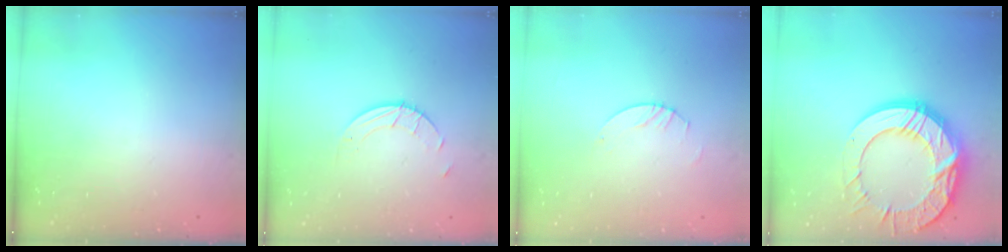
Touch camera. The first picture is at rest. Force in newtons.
{"total": 2.5, "press": 2.5, "slide": 0.2}
{"total": 2.0, "press": 2.0, "slide": 0.2}
{"total": 22.7, "press": 22.7, "slide": 1.8}